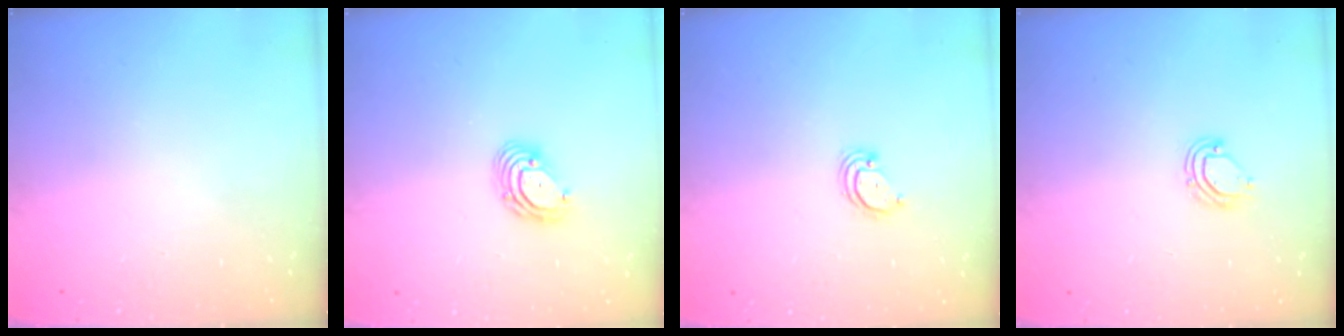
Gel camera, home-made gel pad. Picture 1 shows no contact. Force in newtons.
{"total": 5.8, "press": 5.7, "slide": 0.8}
{"total": 2.3, "press": 2.3, "slide": 0.2}
{"total": 6.5, "press": 6.5, "slide": 1.1}